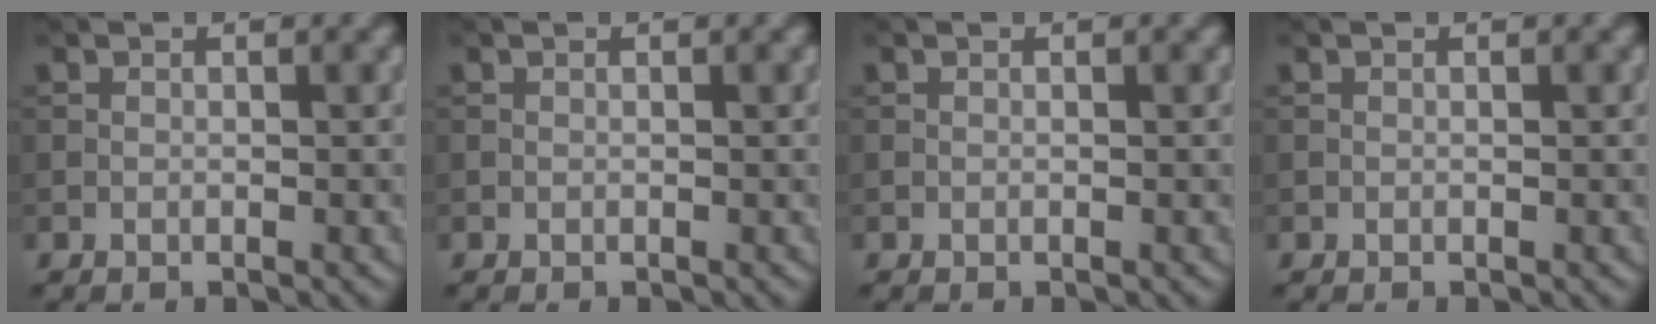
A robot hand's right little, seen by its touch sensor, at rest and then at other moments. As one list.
[{"total": 0.0}, {"total": 0.0}, {"total": 0.0}]